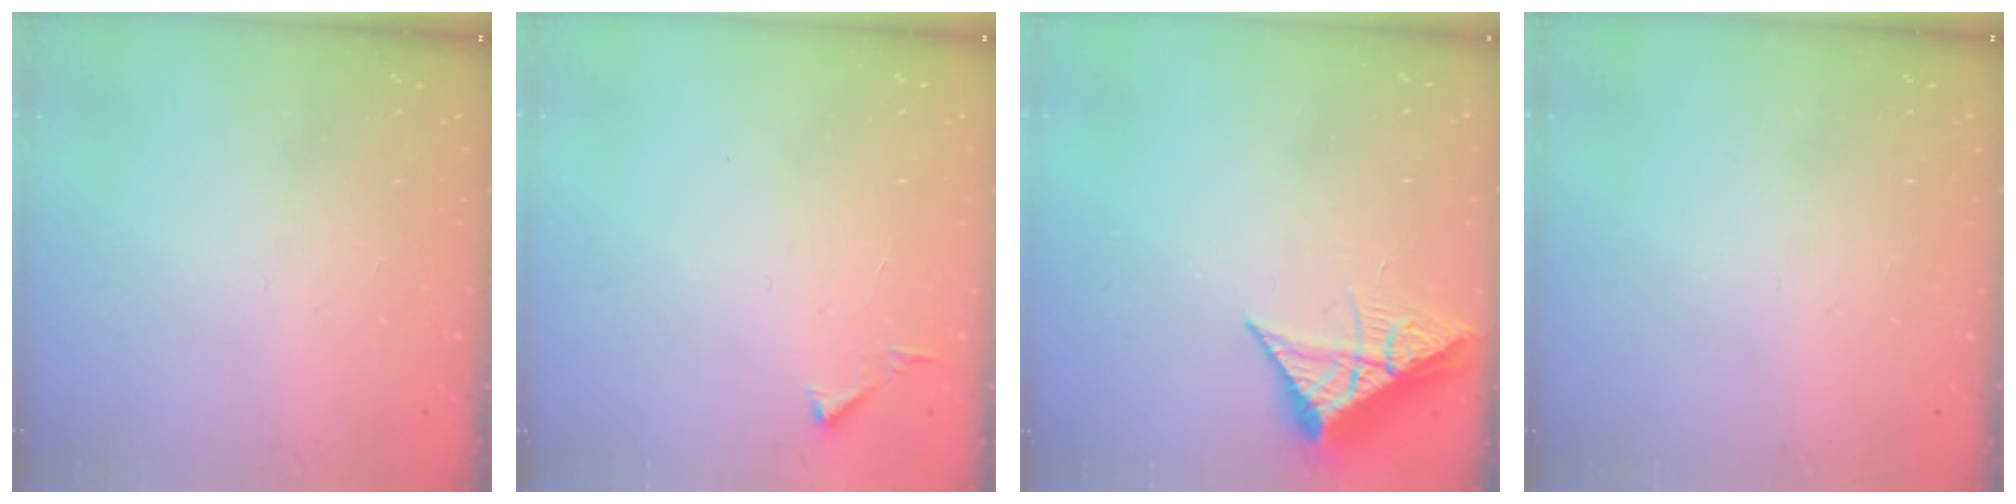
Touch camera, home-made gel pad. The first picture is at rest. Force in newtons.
{"total": 2.8, "press": 2.8, "slide": 0.3}
{"total": 8.1, "press": 8.1, "slide": 0.3}
{"total": 0.0}